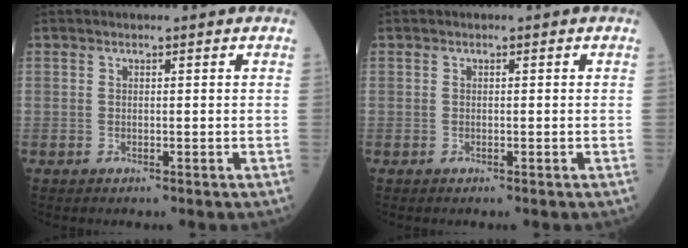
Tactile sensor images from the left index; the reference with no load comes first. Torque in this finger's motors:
{"motor_torque": [-0.03, 0.03, 0.01, 0.00]}